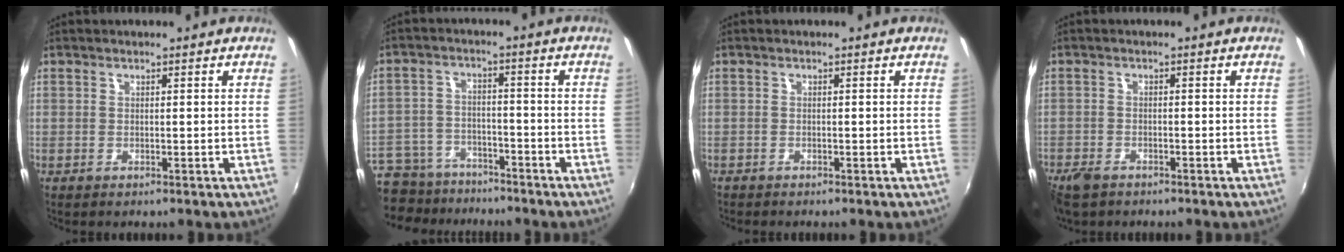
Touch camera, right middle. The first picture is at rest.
{"total": 16.0, "force": [-11.3, 9.4, 6.4], "torque": [-0.192, -0.010, -0.174]}
{"total": 0.8, "force": [-0.8, 0.3, 0.0], "torque": [-0.005, -0.001, -0.016]}
{"total": 4.6, "force": [-3.5, 2.1, 2.0], "torque": [-0.057, -0.012, -0.070]}